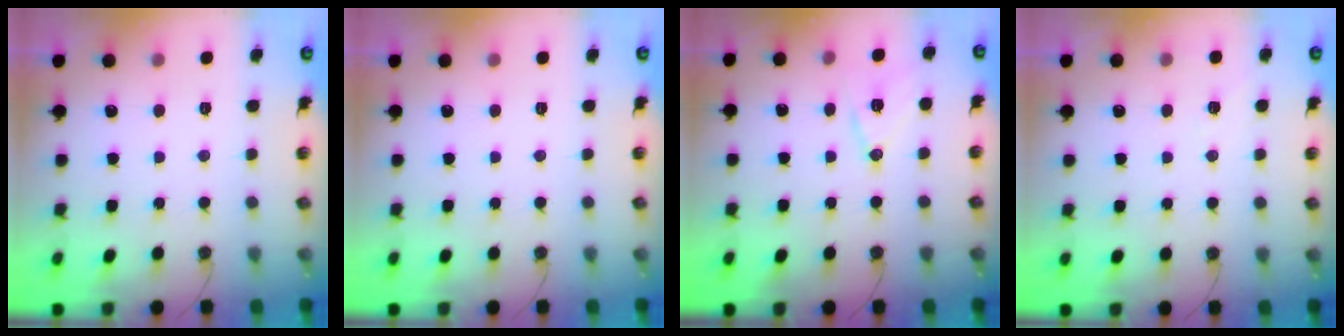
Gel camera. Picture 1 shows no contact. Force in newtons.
{"total": 0.0}
{"total": 10.8, "press": 10.2, "slide": 3.4}
{"total": 3.7, "press": 3.0, "slide": 2.2}